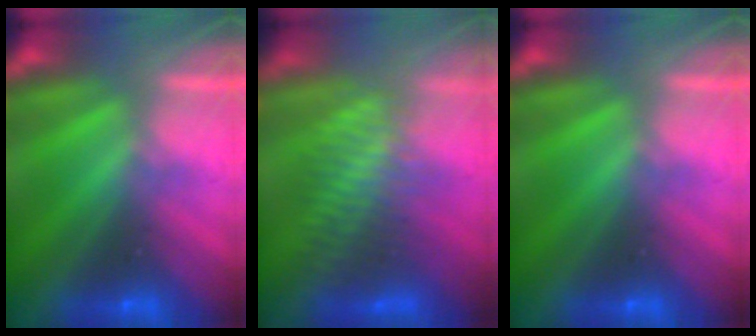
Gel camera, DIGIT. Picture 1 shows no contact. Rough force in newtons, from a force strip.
{"total": 3.0}
{"total": 0.0}